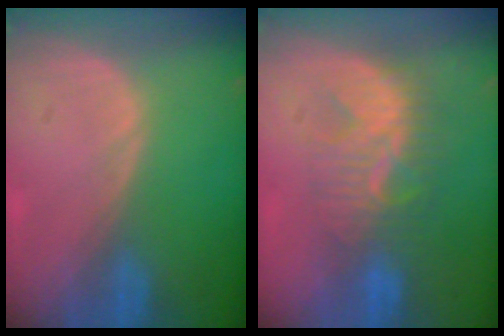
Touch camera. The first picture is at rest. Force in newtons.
{"total": 8.0, "press": 7.8, "slide": 1.9}